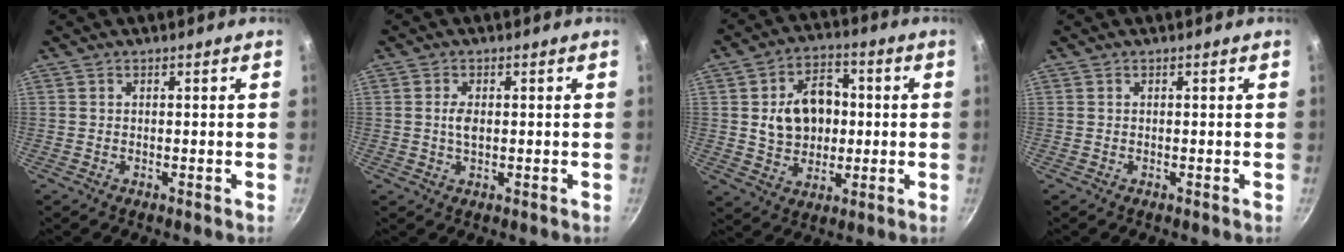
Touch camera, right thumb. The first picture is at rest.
{"total": 2.7, "force": [0.2, 1.5, 2.2], "torque": [-0.037, 0.000, 0.002]}
{"total": 12.7, "force": [1.0, 9.5, 8.4], "torque": [-0.102, 0.011, 0.018]}
{"total": 0.0}